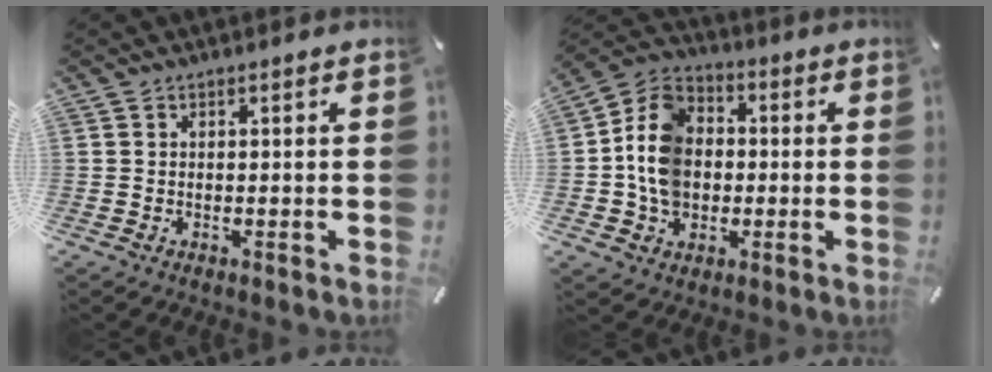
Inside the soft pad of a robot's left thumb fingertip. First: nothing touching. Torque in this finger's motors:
{"motor_torque": [0.65, 2.06, 0.42, 0.07, 0.40]}